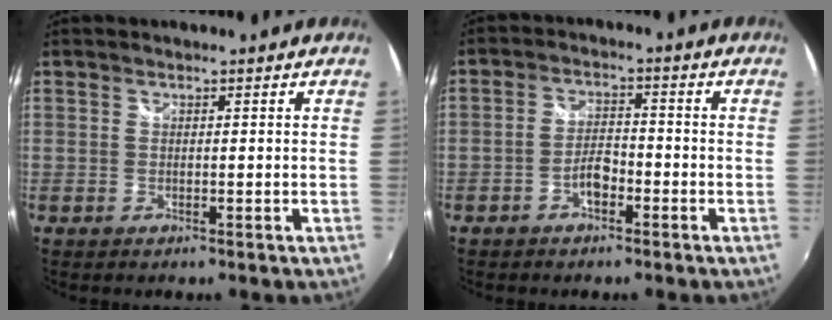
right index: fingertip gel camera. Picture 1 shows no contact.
{"total": 3.9, "force": [-2.3, 1.7, 2.7], "torque": [-0.058, 0.009, -0.040]}